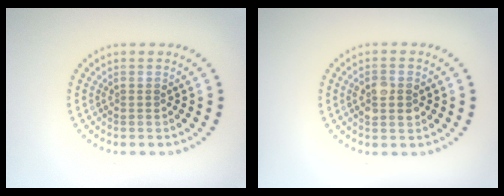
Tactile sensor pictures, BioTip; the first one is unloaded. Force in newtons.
{"total": 2.4, "press": 2.4, "slide": 0.2}